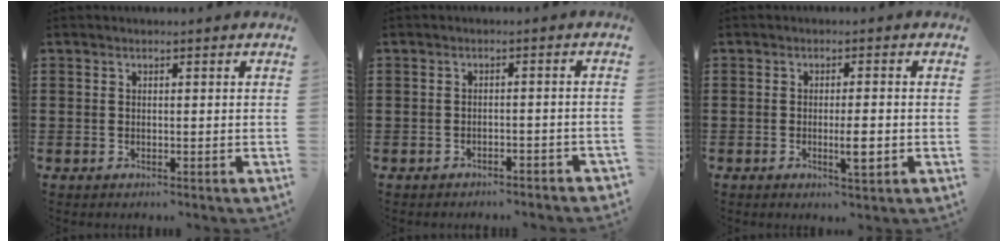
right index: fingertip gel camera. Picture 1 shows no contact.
{"total": 1.7, "force": [-1.6, 0.3, 0.4], "torque": [-0.012, 0.000, -0.034]}
{"total": 3.8, "force": [-0.9, 0.8, 3.6], "torque": [-0.059, 0.000, -0.015]}